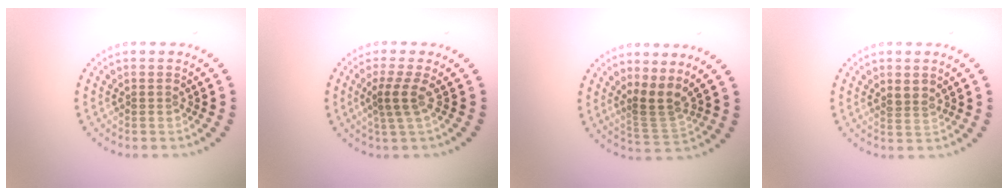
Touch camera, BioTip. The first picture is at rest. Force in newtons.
{"total": 2.2, "press": 1.5, "slide": 1.6}
{"total": 2.8, "press": 1.8, "slide": 2.1}
{"total": 1.7, "press": 1.3, "slide": 1.1}